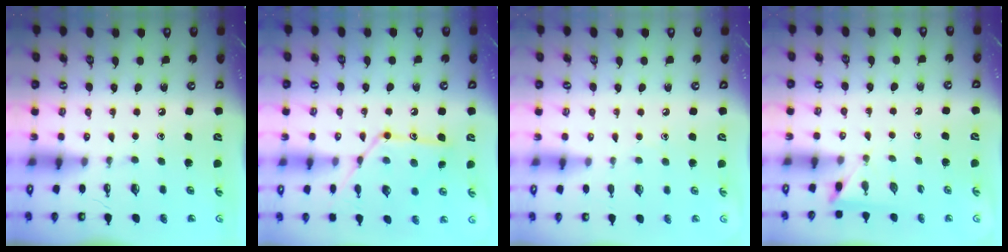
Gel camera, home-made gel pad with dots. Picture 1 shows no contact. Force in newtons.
{"total": 13.6, "press": 13.5, "slide": 0.7}
{"total": 5.4, "press": 5.4, "slide": 0.6}
{"total": 2.7, "press": 2.7, "slide": 0.2}